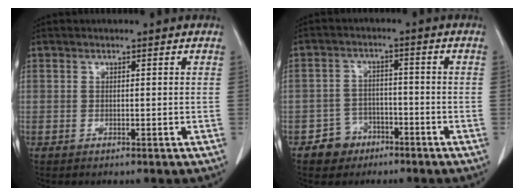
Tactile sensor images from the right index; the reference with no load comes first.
{"total": 4.7, "force": [-2.9, 3.8, 0.2], "torque": [0.005, 0.016, -0.043]}